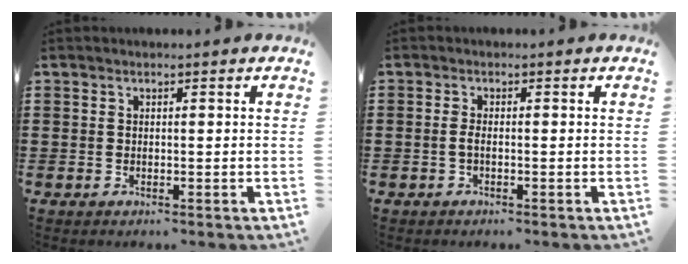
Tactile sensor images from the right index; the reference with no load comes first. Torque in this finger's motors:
{"motor_torque": [1.04, 1.03, 0.08, 0.05]}